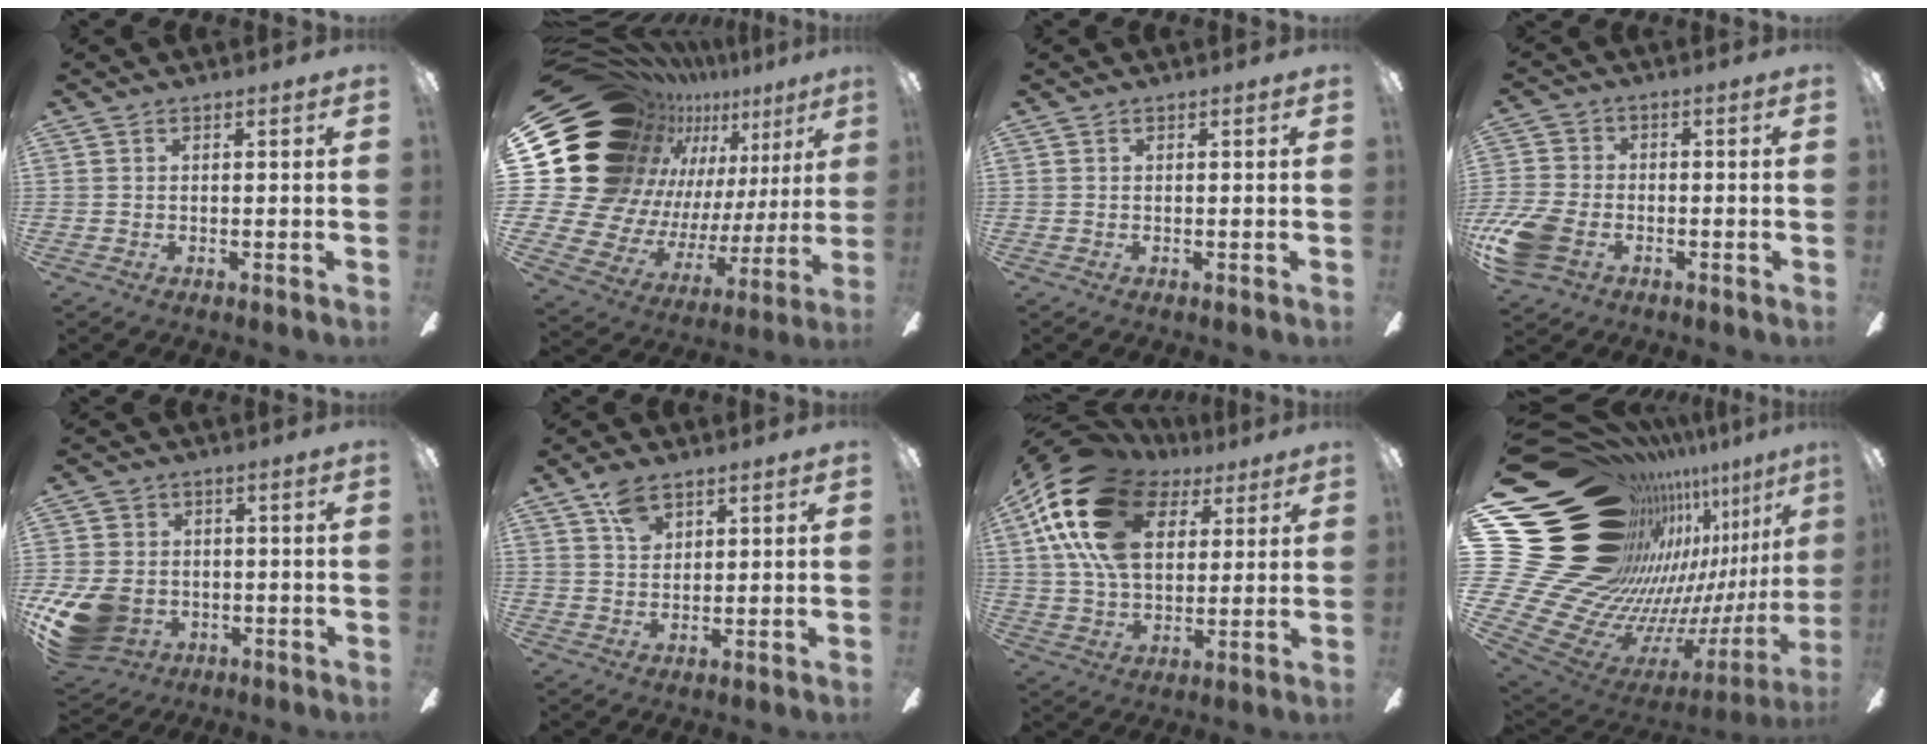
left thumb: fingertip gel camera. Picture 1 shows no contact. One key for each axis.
{"total": 24.2, "fx": 12.9, "fy": 16.7, "fz": 11.9, "tx": -0.249, "ty": -0.131, "tz": 0.289}
{"total": 0.0}
{"total": 10.9, "fx": -4.3, "fy": 7.5, "fz": 6.6, "tx": -0.146, "ty": 0.021, "tz": -0.075}
{"total": 14.0, "fx": -4.3, "fy": 11.1, "fz": 7.5, "tx": -0.163, "ty": 0.024, "tz": -0.076}
{"total": 5.6, "fx": 3.5, "fy": 3.2, "fz": 3.0, "tx": -0.045, "ty": -0.007, "tz": 0.062}
{"total": 23.2, "fx": 9.3, "fy": 15.1, "fz": 15.0, "tx": -0.320, "ty": -0.022, "tz": 0.161}
{"total": 31.2, "fx": 12.7, "fy": 21.7, "fz": 18.5, "tx": -0.271, "ty": -0.176, "tz": 0.350}